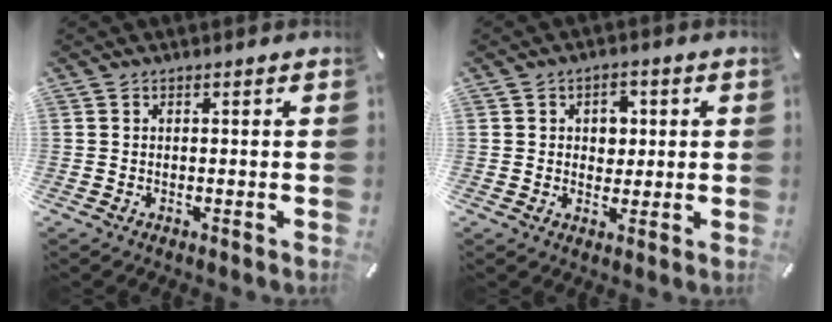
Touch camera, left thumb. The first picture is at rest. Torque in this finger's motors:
{"motor_torque": [0.31, -0.21, 0.12, 0.16, 0.03]}